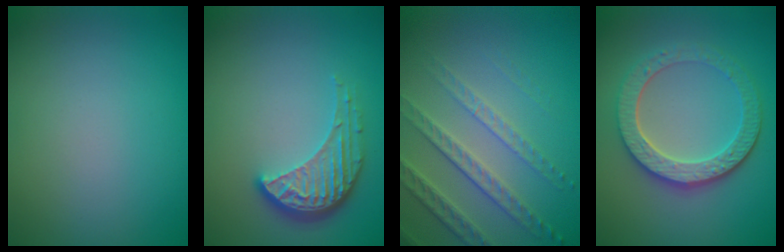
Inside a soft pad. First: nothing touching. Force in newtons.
{"total": 4.3, "press": 3.3, "slide": 2.8}
{"total": 3.8, "press": 3.4, "slide": 1.5}
{"total": 4.9, "press": 4.3, "slide": 2.4}